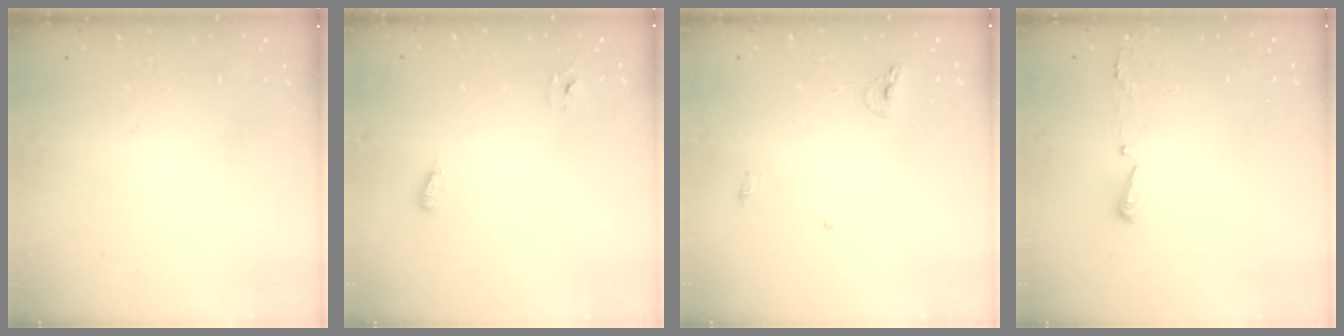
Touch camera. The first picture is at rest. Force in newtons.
{"total": 2.6, "press": 2.5, "slide": 0.6}
{"total": 6.6, "press": 6.6, "slide": 0.7}
{"total": 2.9, "press": 2.8, "slide": 0.6}